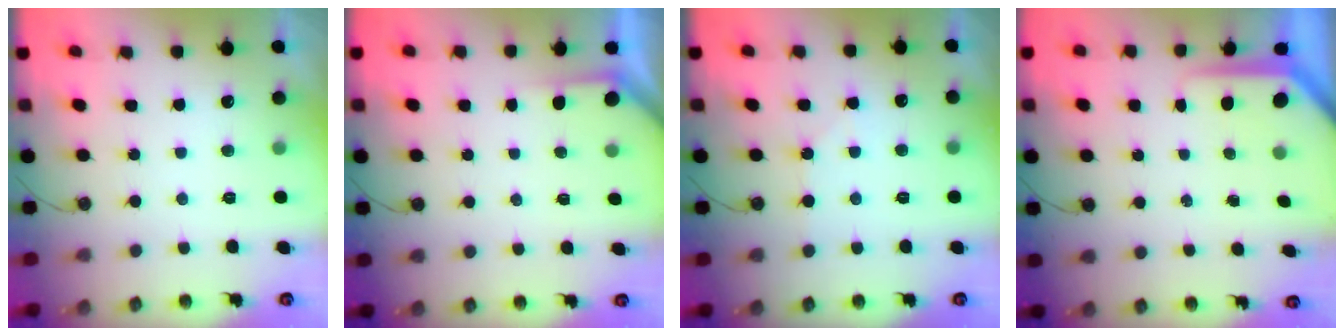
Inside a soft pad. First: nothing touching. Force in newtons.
{"total": 2.2, "press": 2.2, "slide": 0.3}
{"total": 4.8, "press": 4.7, "slide": 0.8}
{"total": 5.7, "press": 5.6, "slide": 0.4}